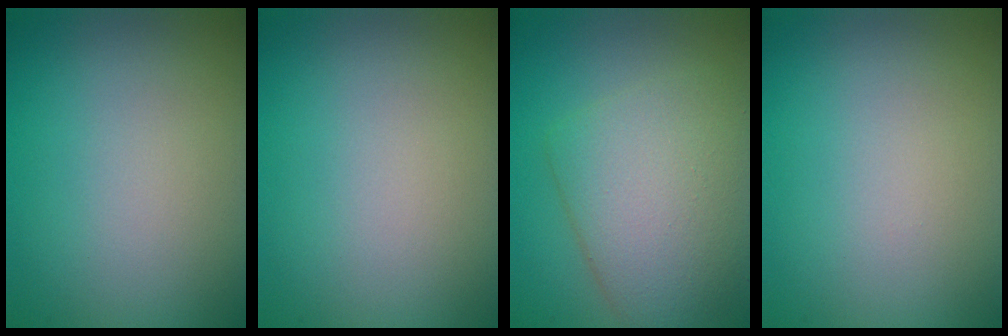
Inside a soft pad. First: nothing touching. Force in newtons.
{"total": 0.0}
{"total": 6.5, "press": 6.5, "slide": 0.2}
{"total": 0.0}